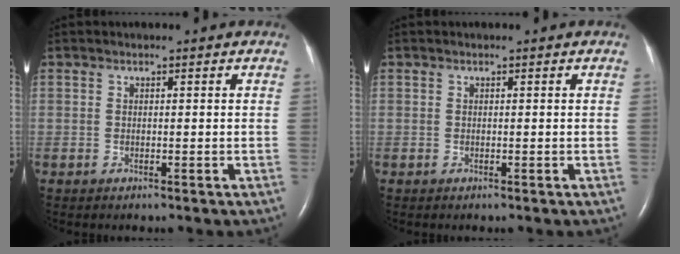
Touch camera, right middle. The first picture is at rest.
{"total": 0.0}